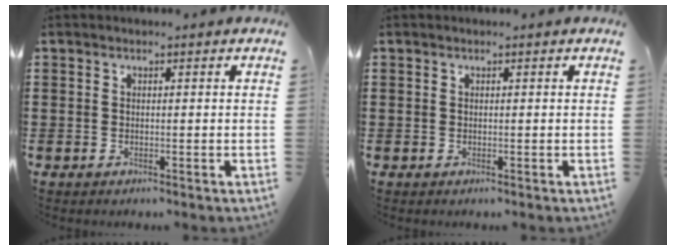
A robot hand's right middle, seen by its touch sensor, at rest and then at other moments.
{"total": 0.0}